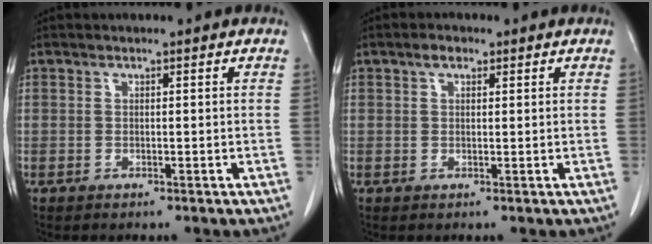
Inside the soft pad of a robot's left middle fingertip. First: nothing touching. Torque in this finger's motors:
{"motor_torque": [0.35, -0.32, 0.00, 0.01]}